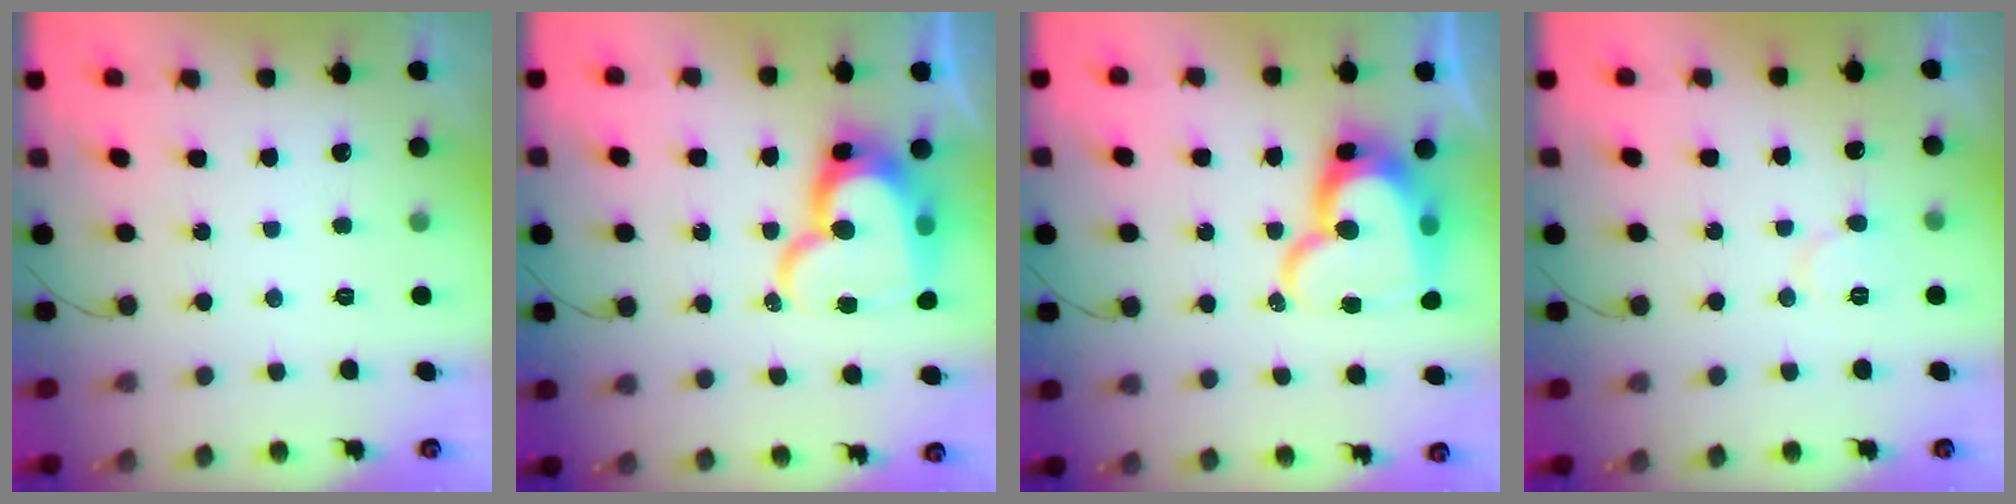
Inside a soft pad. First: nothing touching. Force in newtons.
{"total": 17.0, "press": 17.0, "slide": 1.5}
{"total": 17.0, "press": 17.0, "slide": 1.5}
{"total": 7.2, "press": 7.1, "slide": 0.7}